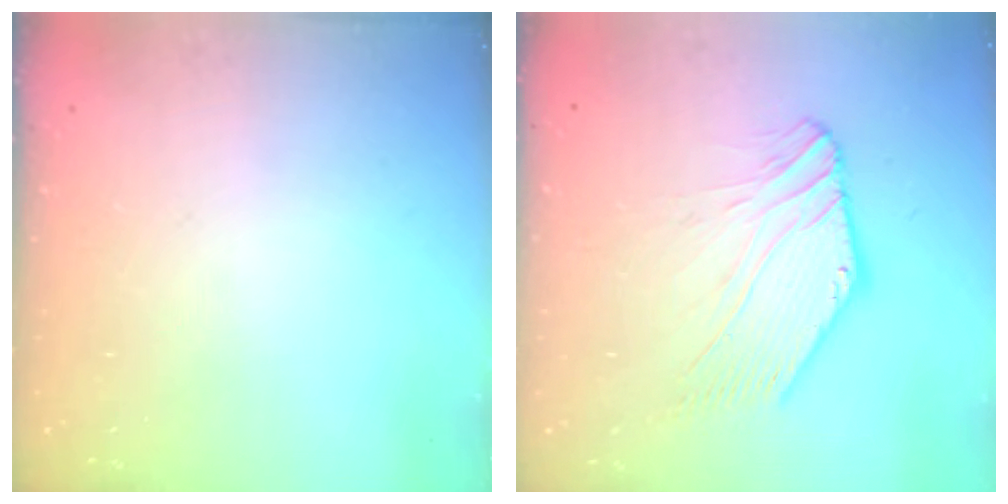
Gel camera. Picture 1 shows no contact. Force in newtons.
{"total": 5.7, "press": 5.7, "slide": 0.6}